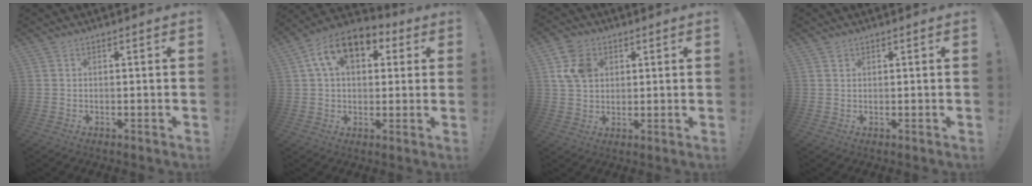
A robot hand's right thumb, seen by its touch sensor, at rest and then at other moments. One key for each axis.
{"total": 13.8, "fx": 5.5, "fy": 8.8, "fz": 9.1, "tx": -0.150, "ty": -0.008, "tz": 0.099}
{"total": 9.2, "fx": 3.1, "fy": 7.2, "fz": 4.9, "tx": -0.089, "ty": 0.005, "tz": 0.064}
{"total": 0.7, "fx": 0.5, "fy": 0.5, "fz": 0.0, "tx": 0.003, "ty": -0.001, "tz": 0.009}